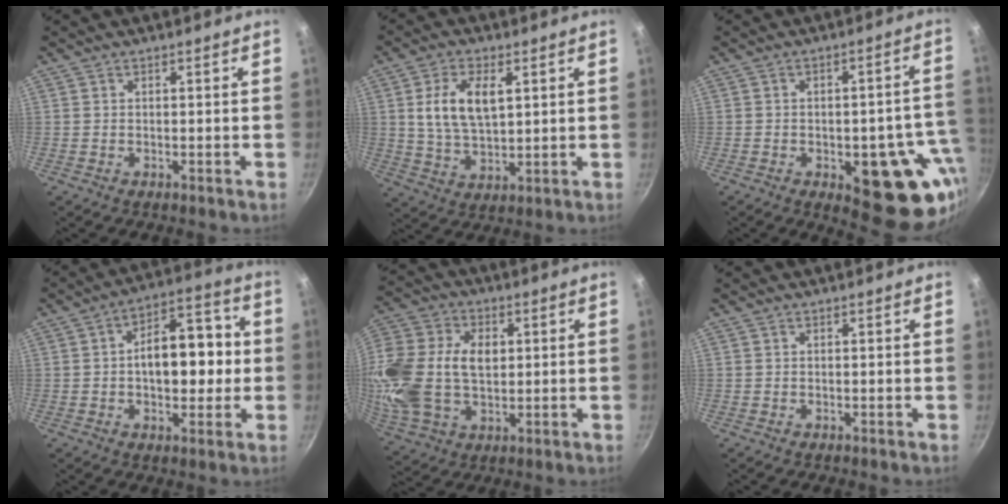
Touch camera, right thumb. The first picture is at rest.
{"total": 10.4, "force": [2.8, 5.5, 8.3], "torque": [-0.148, -0.009, 0.056]}
{"total": 18.5, "force": [-5.1, 8.4, 15.6], "torque": [-0.119, 0.004, -0.060]}
{"total": 14.4, "force": [-0.4, 8.5, 11.6], "torque": [-0.123, 0.036, -0.016]}
{"total": 21.1, "force": [1.7, 14.4, 15.4], "torque": [-0.317, 0.017, 0.032]}
{"total": 0.0}